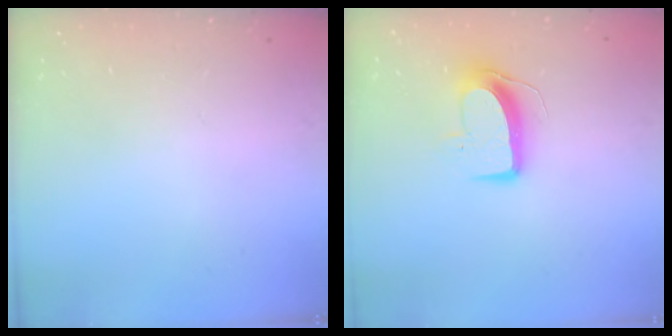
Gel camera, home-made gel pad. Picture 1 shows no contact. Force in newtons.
{"total": 9.7, "press": 9.7, "slide": 0.3}